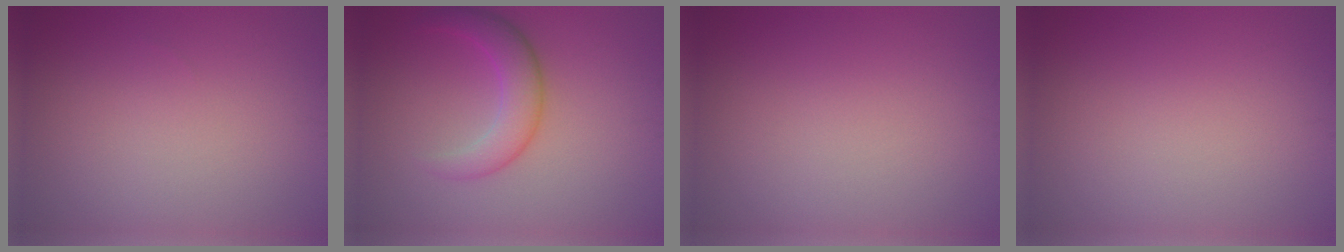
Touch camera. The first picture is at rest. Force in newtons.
{"total": 3.8, "press": 3.8, "slide": 0.2}
{"total": 0.0}
{"total": 0.0}